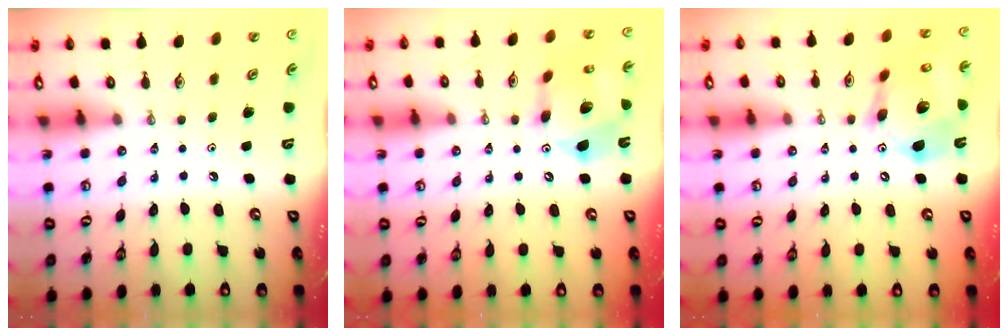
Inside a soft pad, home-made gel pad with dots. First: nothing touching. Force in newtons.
{"total": 13.7, "press": 13.6, "slide": 1.4}
{"total": 16.8, "press": 16.5, "slide": 3.0}